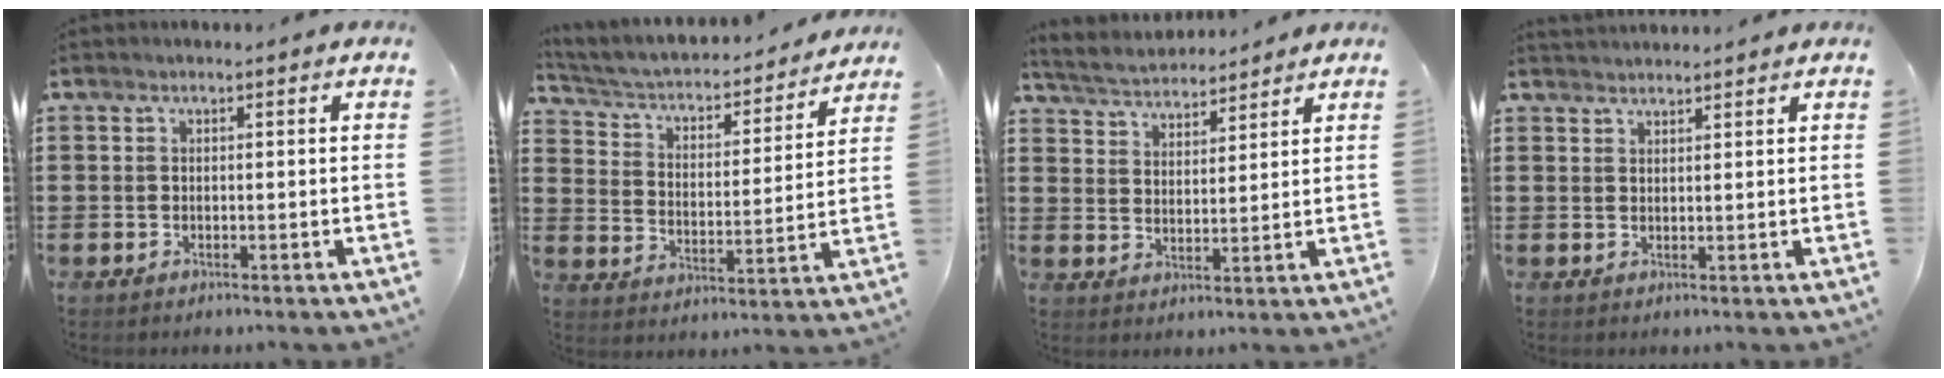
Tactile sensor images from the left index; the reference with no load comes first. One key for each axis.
{"total": 3.2, "fx": 2.6, "fy": 1.2, "fz": 1.2, "tx": -0.044, "ty": -0.024, "tz": 0.034}
{"total": 4.1, "fx": 4.0, "fy": 0.6, "fz": 0.2, "tx": -0.024, "ty": -0.018, "tz": 0.070}
{"total": 1.7, "fx": 1.7, "fy": 0.1, "fz": 0.0, "tx": -0.004, "ty": 0.003, "tz": 0.033}